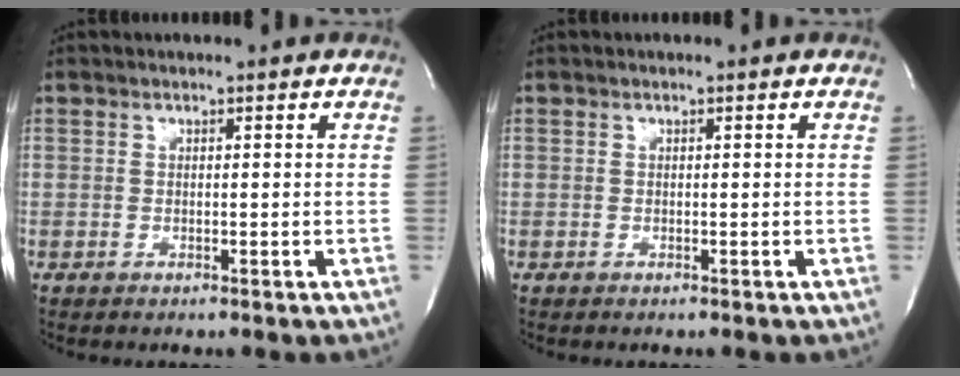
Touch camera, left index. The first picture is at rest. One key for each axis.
{"total": 0.0}